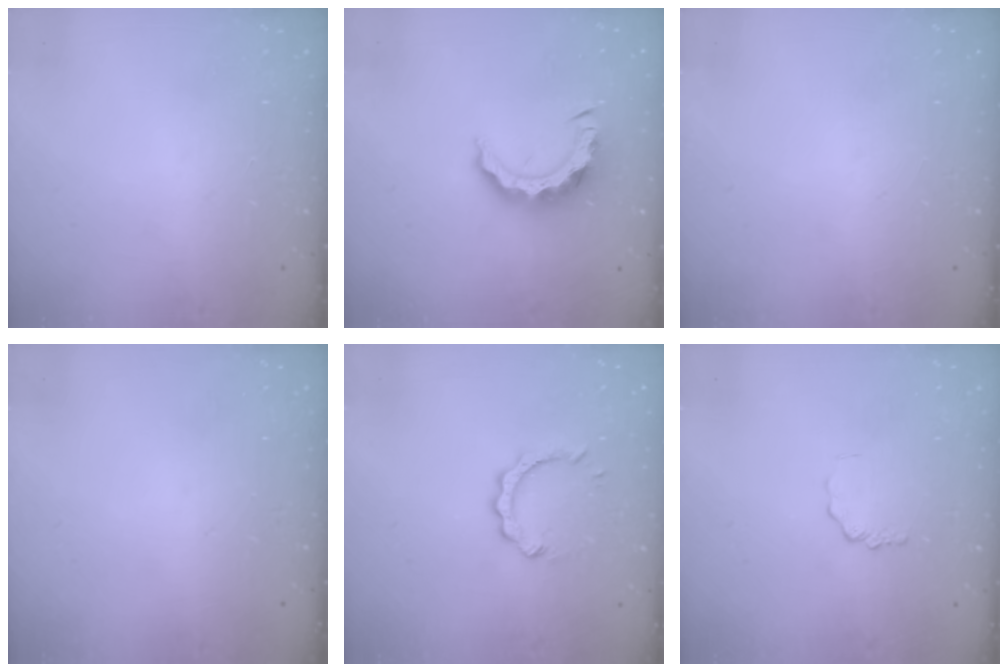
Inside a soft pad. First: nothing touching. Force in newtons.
{"total": 11.0, "press": 10.9, "slide": 0.9}
{"total": 0.0}
{"total": 0.0}
{"total": 5.4, "press": 5.4, "slide": 0.1}
{"total": 1.4, "press": 1.4, "slide": 0.2}